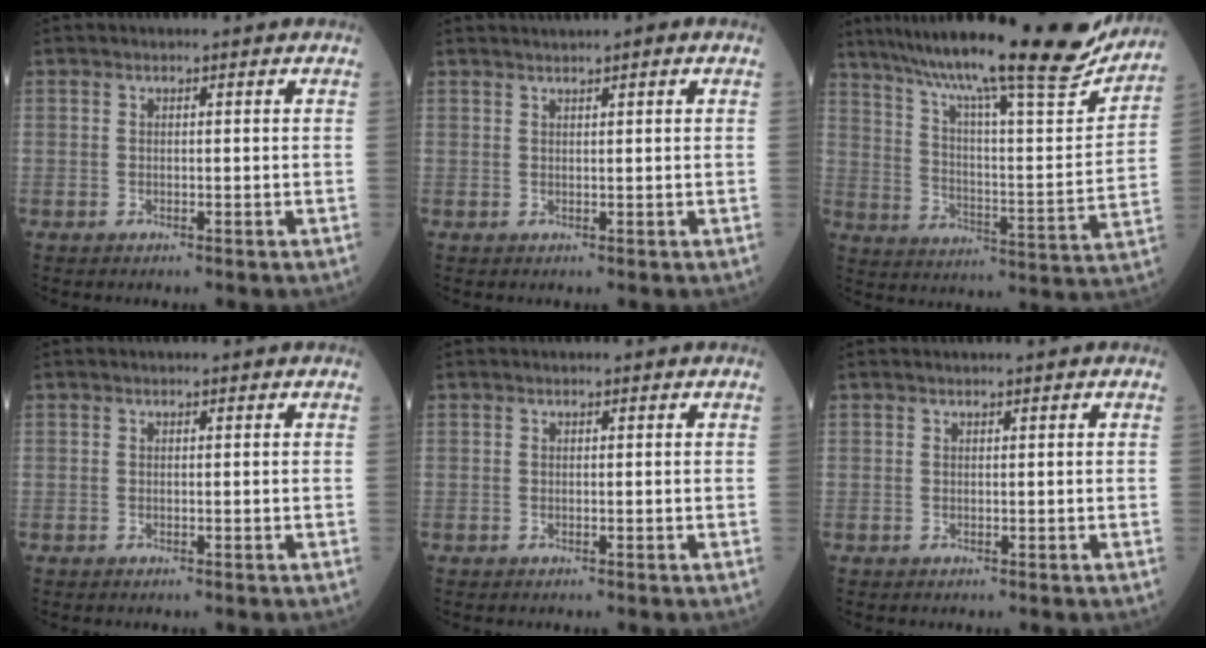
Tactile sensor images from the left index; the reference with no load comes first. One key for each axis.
{"total": 3.4, "fx": 2.6, "fy": 0.1, "fz": 2.1, "tx": -0.035, "ty": 0.026, "tz": 0.043}
{"total": 25.6, "fx": 21.6, "fy": 1.9, "fz": 13.5, "tx": -0.229, "ty": -0.031, "tz": 0.312}
{"total": 0.0}
{"total": 0.0}
{"total": 0.9, "fx": 0.8, "fy": 0.1, "fz": 0.4, "tx": -0.005, "ty": 0.011, "tz": 0.015}